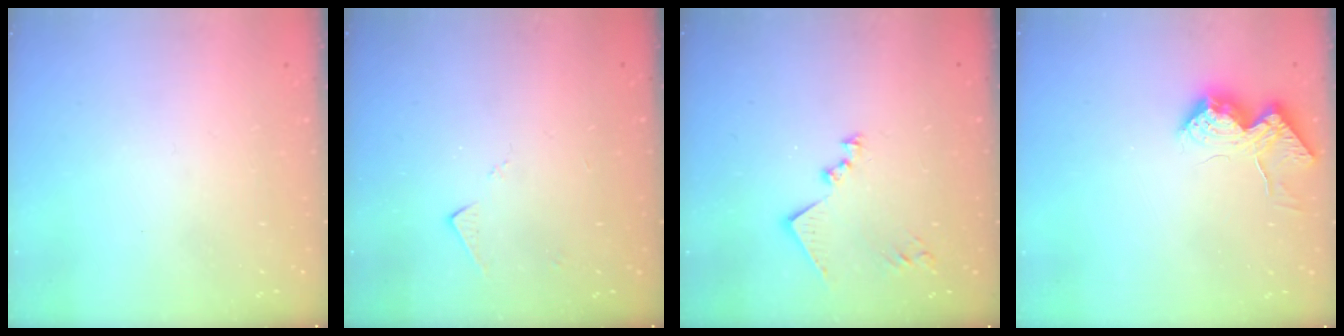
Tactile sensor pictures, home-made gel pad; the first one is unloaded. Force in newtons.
{"total": 3.5, "press": 3.4, "slide": 0.5}
{"total": 10.4, "press": 10.4, "slide": 0.3}
{"total": 18.4, "press": 18.4, "slide": 0.7}